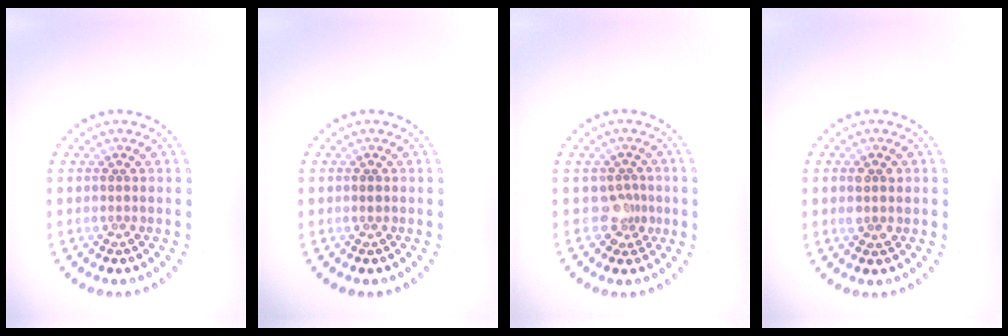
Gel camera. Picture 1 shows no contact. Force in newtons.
{"total": 0.5, "press": 0.5, "slide": 0.1}
{"total": 2.0, "press": 1.5, "slide": 1.3}
{"total": 1.7, "press": 1.7, "slide": 0.2}